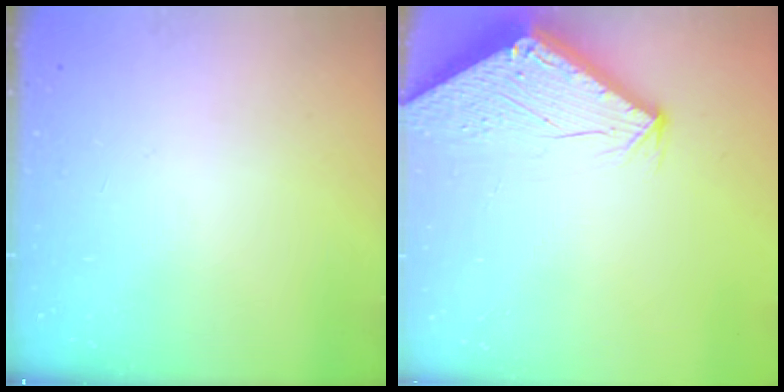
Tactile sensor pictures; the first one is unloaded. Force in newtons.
{"total": 2.9, "press": 2.9, "slide": 0.1}